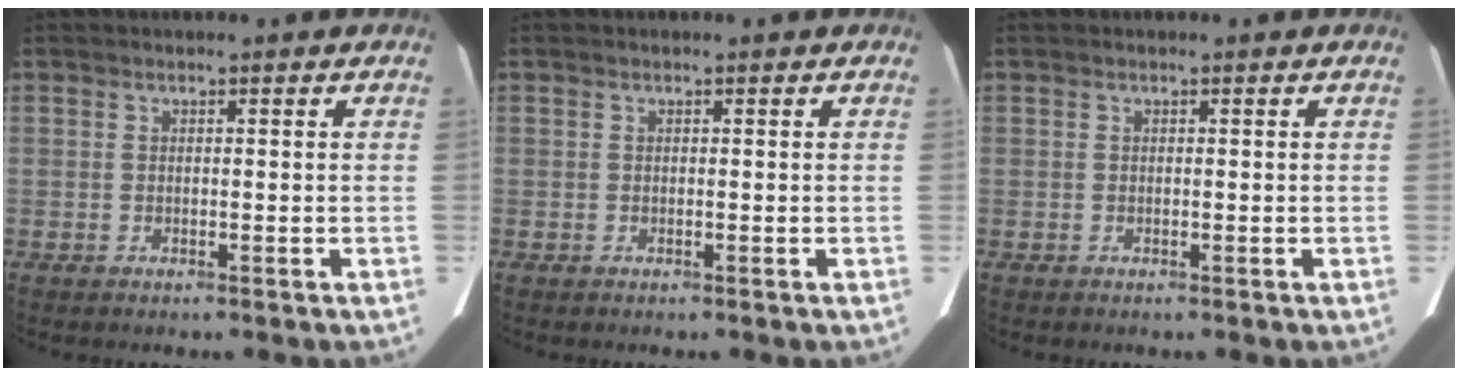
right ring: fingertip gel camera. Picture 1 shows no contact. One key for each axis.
{"total": 0.0}
{"total": 0.0}